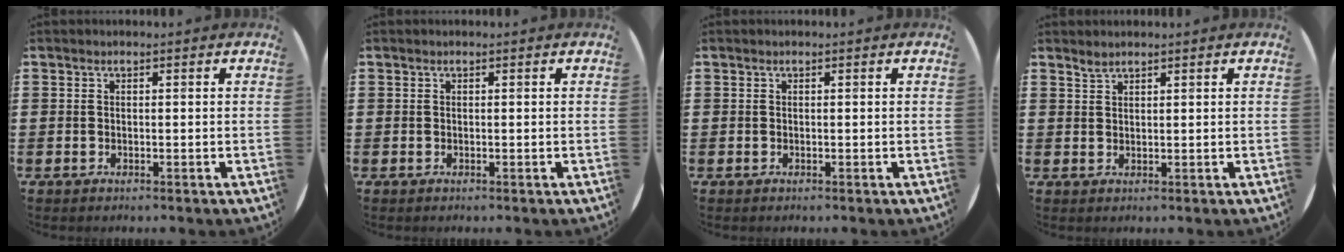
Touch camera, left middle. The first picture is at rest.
{"total": 0.0}
{"total": 0.0}
{"total": 1.2, "force": [1.2, 0.2, 0.1], "torque": [-0.003, 0.000, 0.024]}